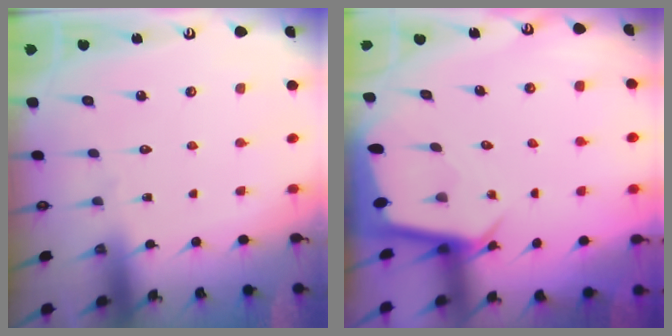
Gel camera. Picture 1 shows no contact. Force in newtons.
{"total": 3.5, "press": 3.5, "slide": 0.3}